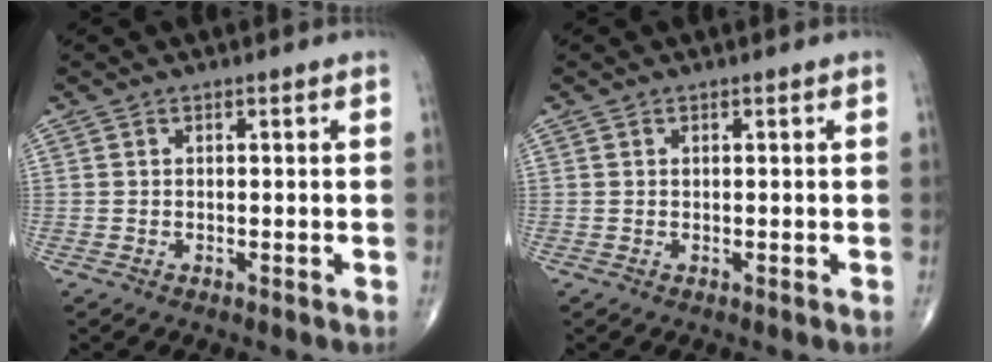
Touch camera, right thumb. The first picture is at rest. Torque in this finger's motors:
{"motor_torque": [0.17, -0.03, 0.35, -0.16, -0.02]}